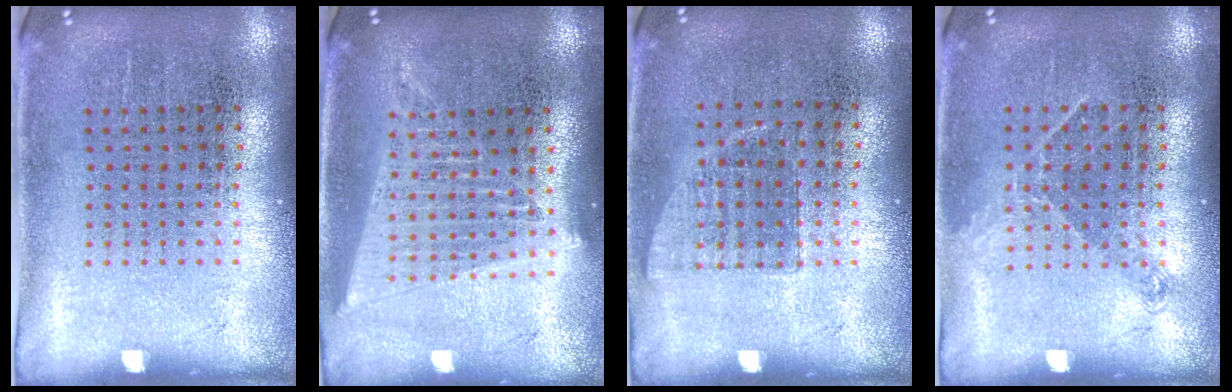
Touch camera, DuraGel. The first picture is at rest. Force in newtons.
{"total": 1.7, "press": 1.5, "slide": 0.8}
{"total": 0.8, "press": 0.7, "slide": 0.3}
{"total": 0.9, "press": 0.8, "slide": 0.5}